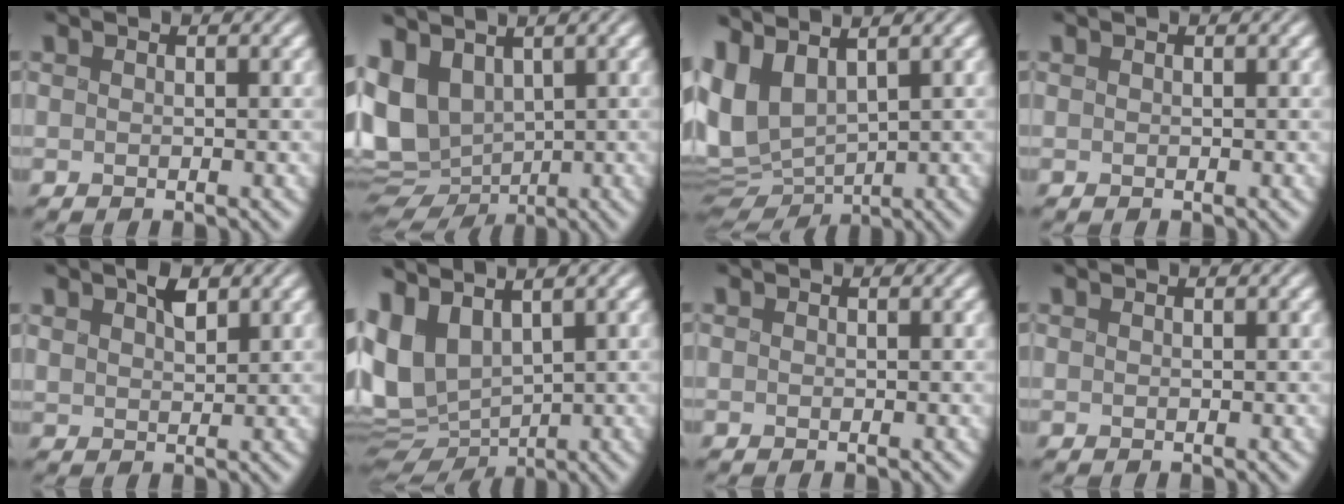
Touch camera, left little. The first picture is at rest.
{"total": 7.8, "force": [0.4, 5.7, 5.2], "torque": [-0.124, -0.009, 0.019]}
{"total": 7.4, "force": [1.3, 3.8, 6.2], "torque": [-0.150, -0.012, 0.030]}
{"total": 0.0}
{"total": 2.3, "force": [1.1, 1.2, 1.7], "torque": [-0.037, 0.001, 0.020]}
{"total": 8.1, "force": [0.9, 4.8, 6.4], "torque": [-0.144, -0.010, 0.025]}
{"total": 0.0}
{"total": 0.0}